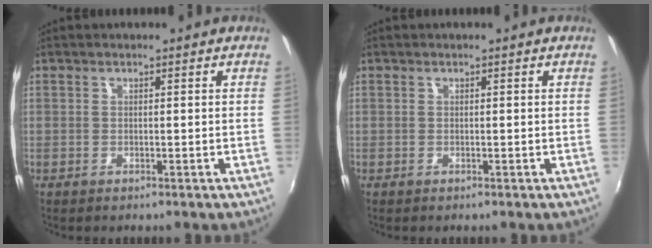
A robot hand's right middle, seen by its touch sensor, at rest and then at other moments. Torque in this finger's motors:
{"motor_torque": [-0.01, 0.00, 0.00, 0.01]}